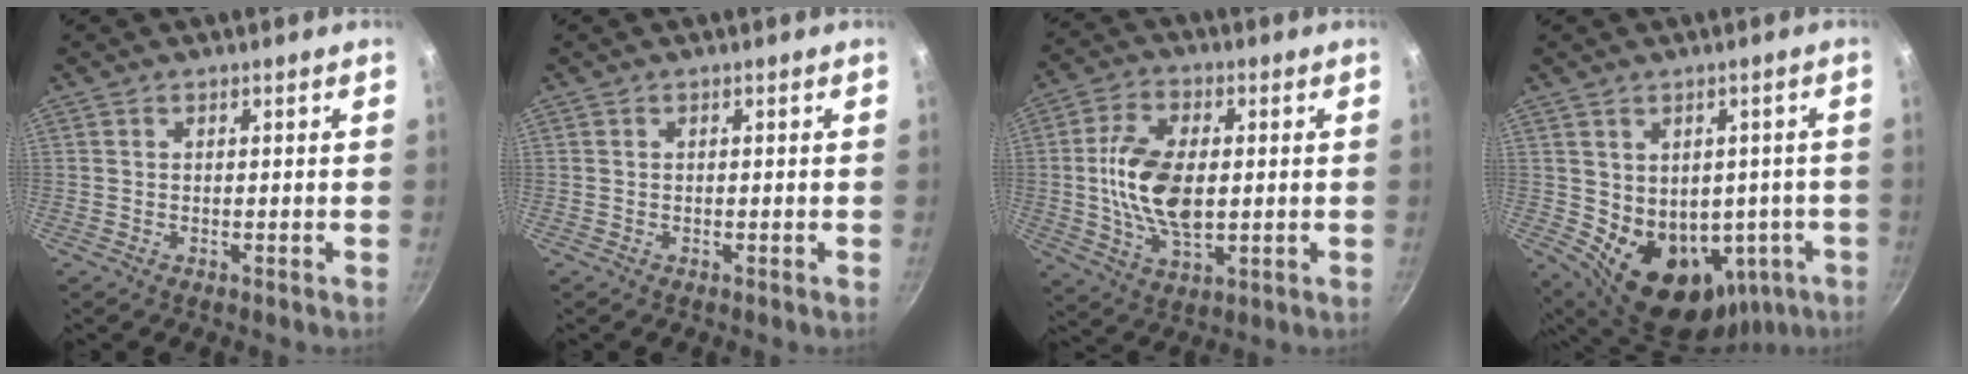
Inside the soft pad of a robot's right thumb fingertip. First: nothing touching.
{"total": 0.0}
{"total": 13.4, "force": [0.2, 7.5, 11.1], "torque": [-0.200, 0.007, 0.004]}
{"total": 16.5, "force": [-2.6, 12.7, 10.2], "torque": [-0.109, 0.003, 0.001]}